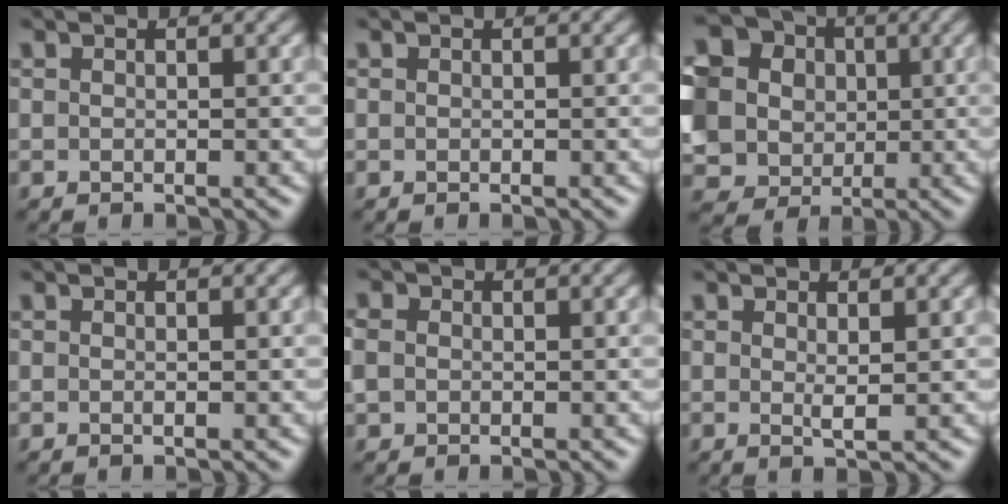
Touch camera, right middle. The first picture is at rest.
{"total": 0.0}
{"total": 12.9, "force": [0.9, 11.6, 5.6], "torque": [-0.178, 0.018, -0.001]}
{"total": 0.0}
{"total": 2.1, "force": [0.2, 1.9, 1.0], "torque": [-0.027, 0.005, -0.002]}
{"total": 1.1, "force": [0.4, 0.1, 1.0], "torque": [-0.019, -0.004, 0.006]}